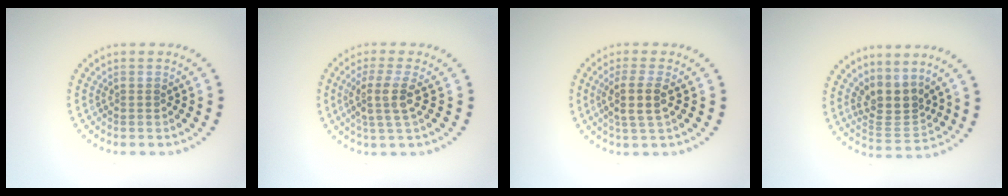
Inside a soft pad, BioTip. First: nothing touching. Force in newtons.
{"total": 3.2, "press": 2.5, "slide": 2.0}
{"total": 2.8, "press": 2.4, "slide": 1.5}
{"total": 3.5, "press": 2.7, "slide": 2.2}